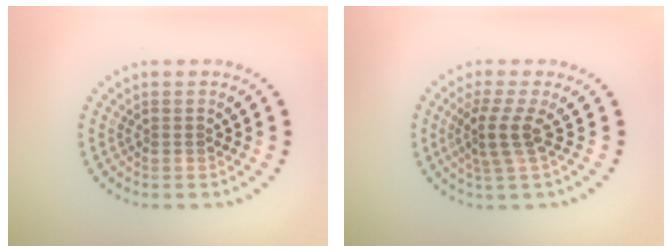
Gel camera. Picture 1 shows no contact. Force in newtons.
{"total": 2.6, "press": 1.8, "slide": 1.9}